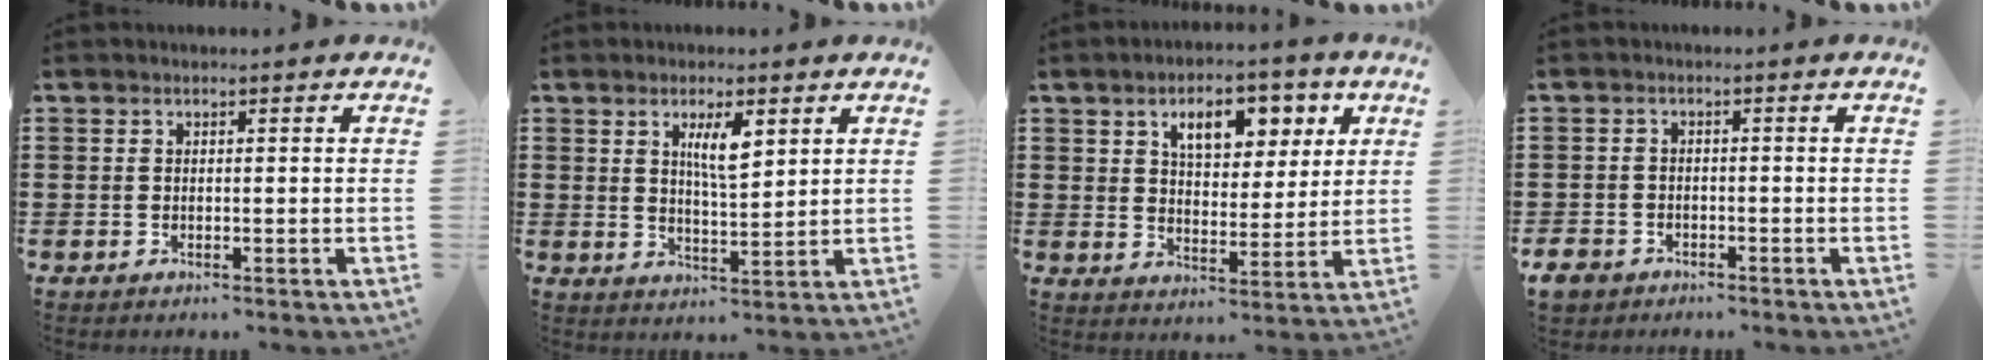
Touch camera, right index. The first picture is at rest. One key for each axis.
{"total": 4.9, "fx": 2.2, "fy": 1.3, "fz": 4.1, "tx": -0.079, "ty": 0.002, "tz": 0.034}
{"total": 7.5, "fx": 3.8, "fy": 4.1, "fz": 4.9, "tx": -0.085, "ty": 0.000, "tz": 0.059}
{"total": 2.4, "fx": -2.0, "fy": 1.2, "fz": 0.4, "tx": -0.020, "ty": 0.000, "tz": -0.046}